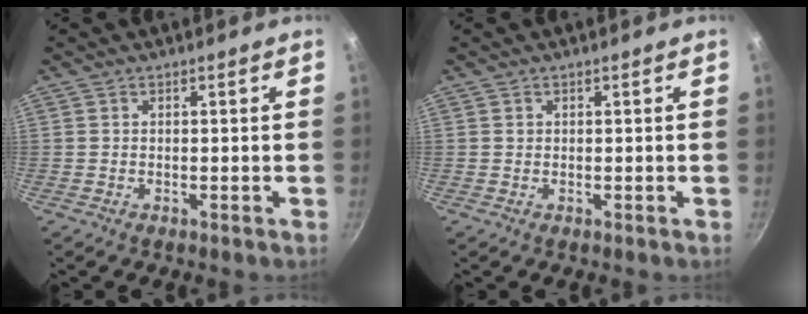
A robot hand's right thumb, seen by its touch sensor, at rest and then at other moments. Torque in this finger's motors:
{"motor_torque": [-0.29, 0.51, 0.43, -0.30, 0.03]}